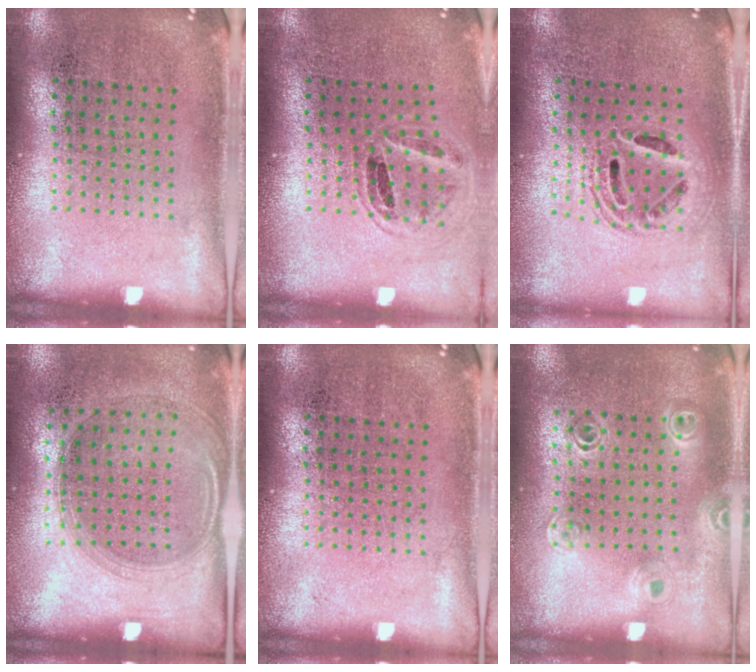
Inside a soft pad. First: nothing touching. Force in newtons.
{"total": 0.9, "press": 0.9, "slide": 0.3}
{"total": 1.5, "press": 1.3, "slide": 0.8}
{"total": 1.4, "press": 1.2, "slide": 0.6}
{"total": 0.0}
{"total": 1.1, "press": 1.1, "slide": 0.2}